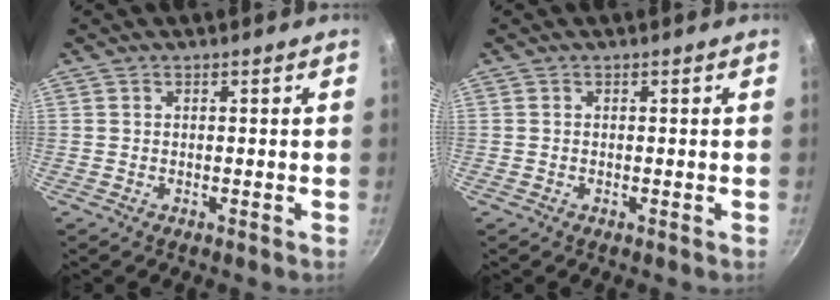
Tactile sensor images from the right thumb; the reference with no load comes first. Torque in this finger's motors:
{"motor_torque": [-0.19, 0.16, 0.18, 0.04, 0.11]}